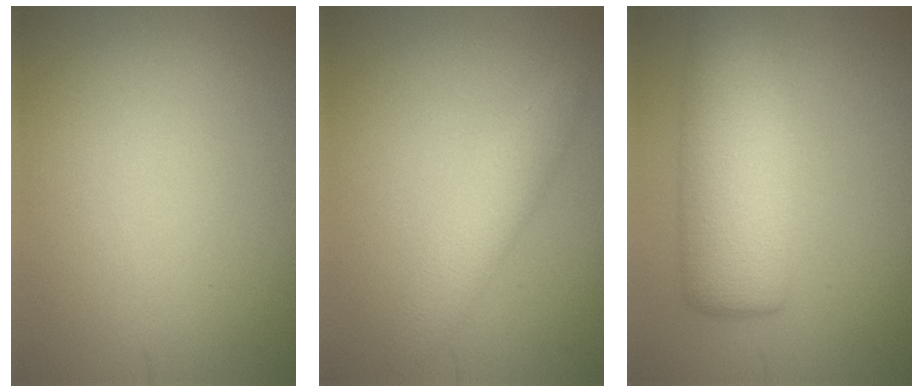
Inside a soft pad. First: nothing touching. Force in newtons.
{"total": 2.7, "press": 2.7, "slide": 0.1}
{"total": 8.1, "press": 8.1, "slide": 0.4}